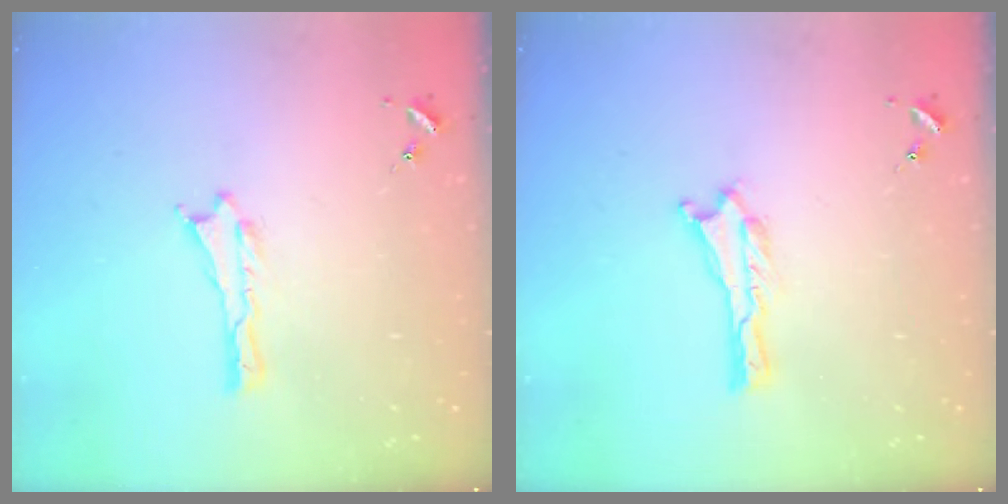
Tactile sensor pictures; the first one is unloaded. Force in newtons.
{"total": 0.0}